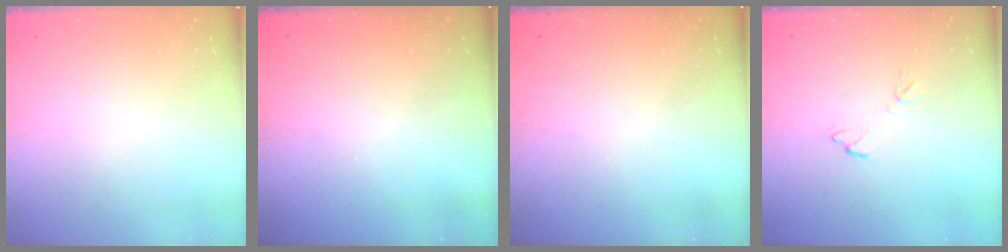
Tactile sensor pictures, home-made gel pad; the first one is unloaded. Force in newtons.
{"total": 3.2, "press": 3.2, "slide": 0.1}
{"total": 3.2, "press": 3.2, "slide": 0.1}
{"total": 6.2, "press": 6.2, "slide": 0.4}